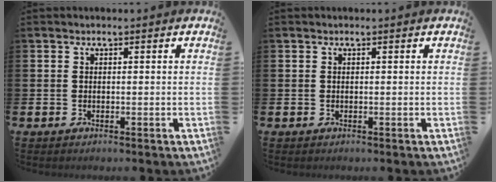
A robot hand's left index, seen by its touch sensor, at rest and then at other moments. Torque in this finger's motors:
{"motor_torque": [0.00, 0.00, 0.00, 0.00]}